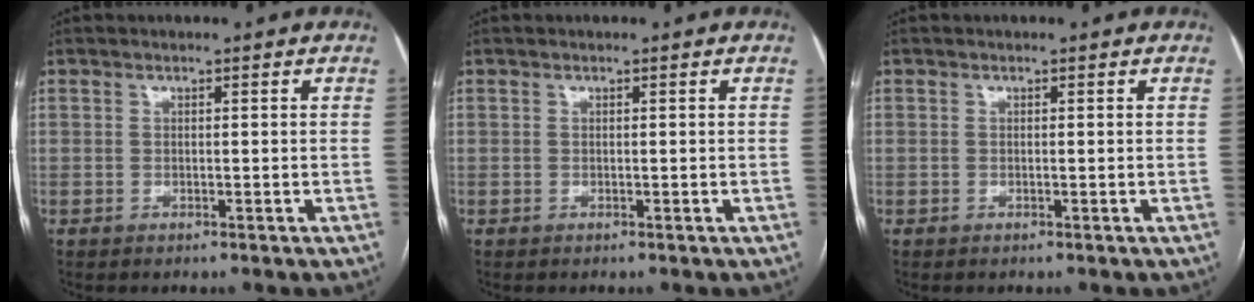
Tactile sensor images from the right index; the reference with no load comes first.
{"total": 0.0}
{"total": 0.0}